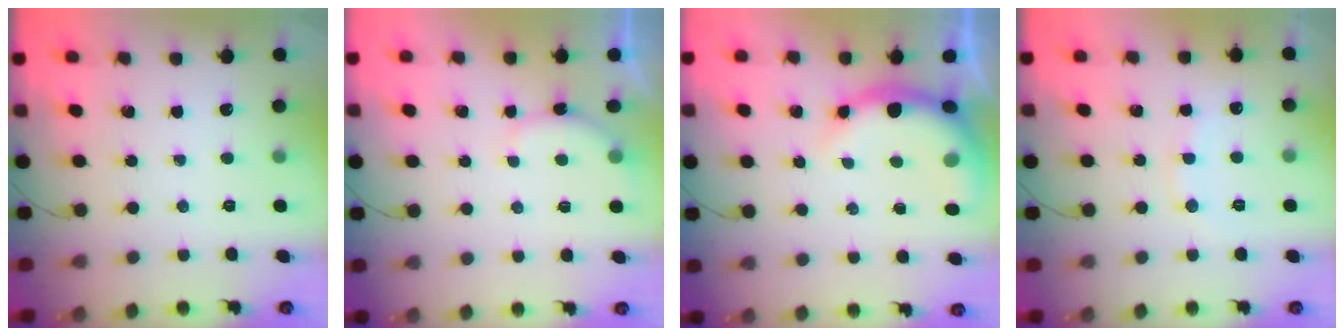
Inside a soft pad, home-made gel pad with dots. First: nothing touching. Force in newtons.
{"total": 5.2, "press": 5.1, "slide": 0.9}
{"total": 7.2, "press": 7.0, "slide": 1.7}
{"total": 8.4, "press": 8.3, "slide": 1.2}